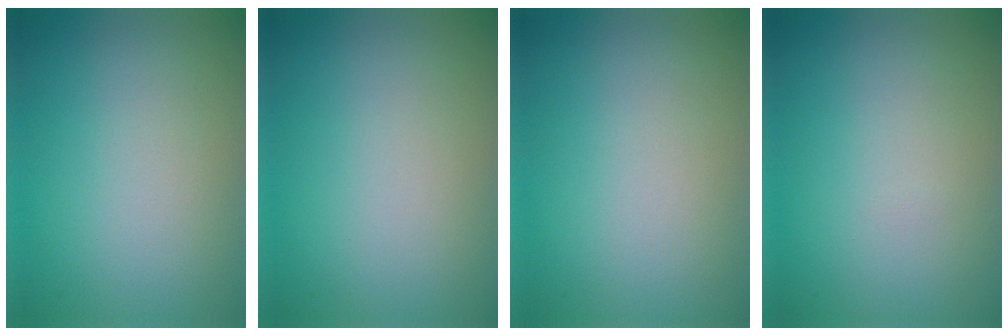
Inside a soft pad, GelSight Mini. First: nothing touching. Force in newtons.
{"total": 0.0}
{"total": 0.0}
{"total": 0.0}